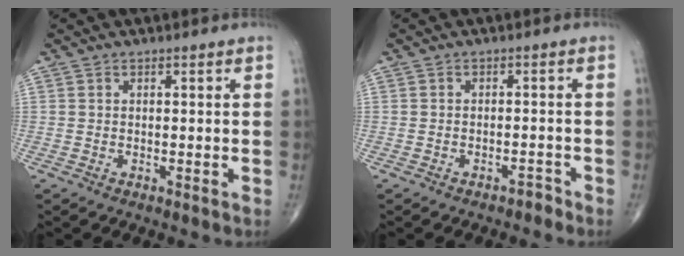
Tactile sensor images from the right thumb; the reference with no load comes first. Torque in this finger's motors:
{"motor_torque": [0.41, 0.35, -0.14, -0.07, -0.02]}